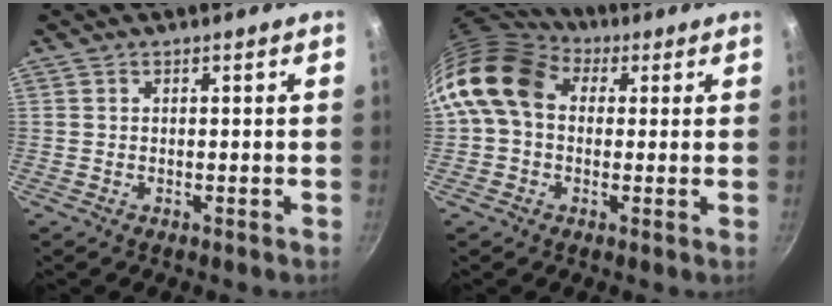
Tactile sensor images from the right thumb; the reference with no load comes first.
{"total": 13.2, "force": [2.8, 10.0, 8.1], "torque": [-0.129, 0.019, 0.031]}